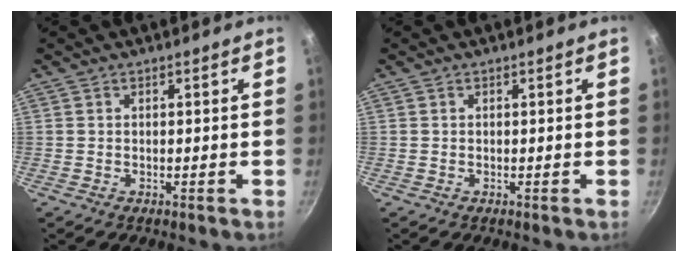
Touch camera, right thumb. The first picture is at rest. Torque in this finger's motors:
{"motor_torque": [-0.07, 0.06, -0.26, -0.21, 0.00]}